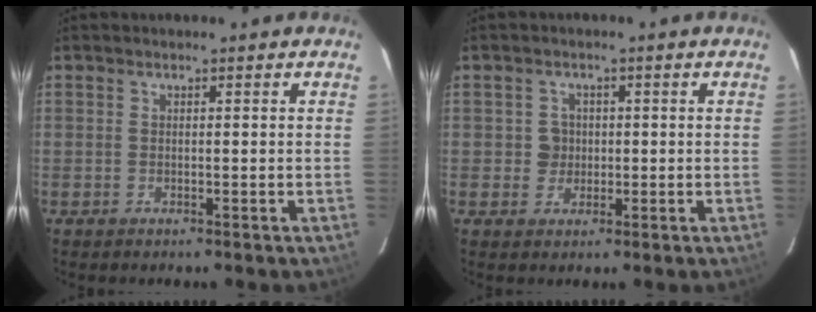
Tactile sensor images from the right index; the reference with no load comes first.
{"total": 2.9, "force": [0.2, 2.9, 0.3], "torque": [0.000, 0.011, 0.006]}